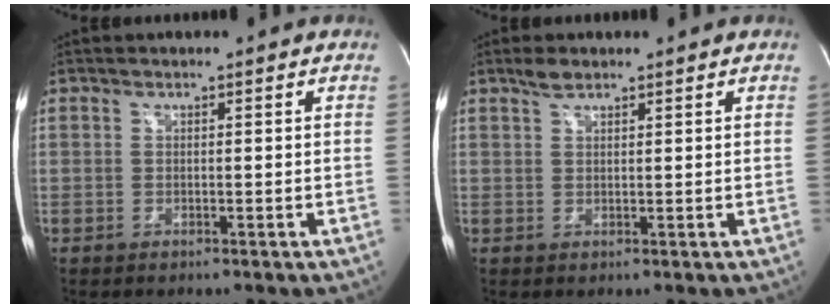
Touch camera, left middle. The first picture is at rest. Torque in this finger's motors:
{"motor_torque": [0.40, -0.13, -0.07, 0.03]}